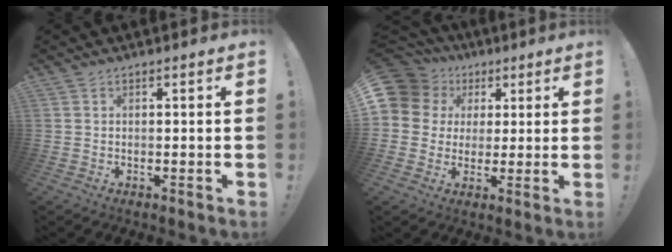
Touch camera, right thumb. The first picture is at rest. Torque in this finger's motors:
{"motor_torque": [1.69, 3.32, 0.80, -0.45, 0.48]}